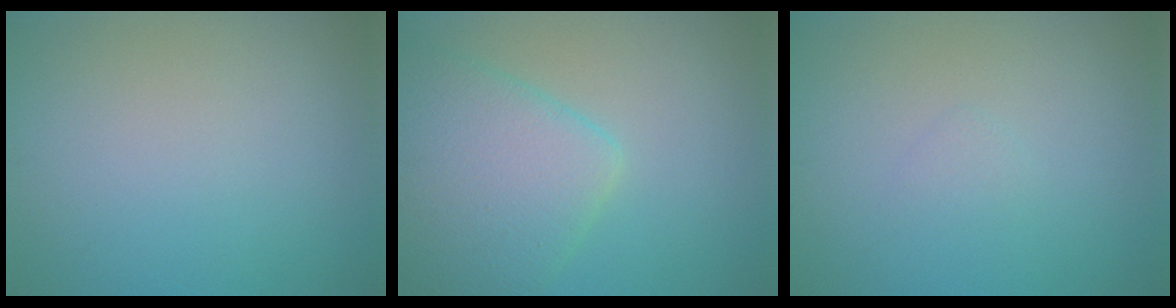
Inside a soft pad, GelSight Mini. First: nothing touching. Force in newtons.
{"total": 6.8, "press": 6.8, "slide": 0.3}
{"total": 0.6, "press": 0.6, "slide": 0.0}